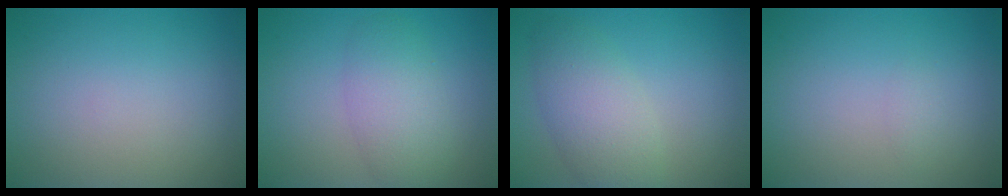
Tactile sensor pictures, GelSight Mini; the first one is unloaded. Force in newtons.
{"total": 3.9, "press": 3.9, "slide": 0.1}
{"total": 4.5, "press": 4.5, "slide": 0.2}
{"total": 0.6, "press": 0.6, "slide": 0.0}